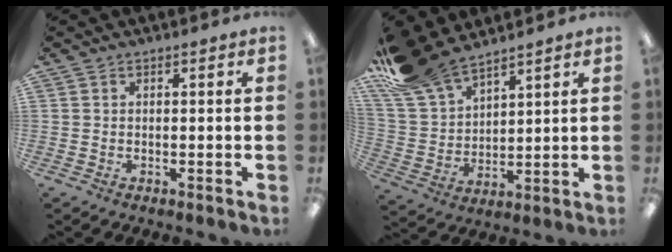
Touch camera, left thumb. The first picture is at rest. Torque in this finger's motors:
{"motor_torque": [0.48, 0.05, 1.15, -1.15, 0.04]}